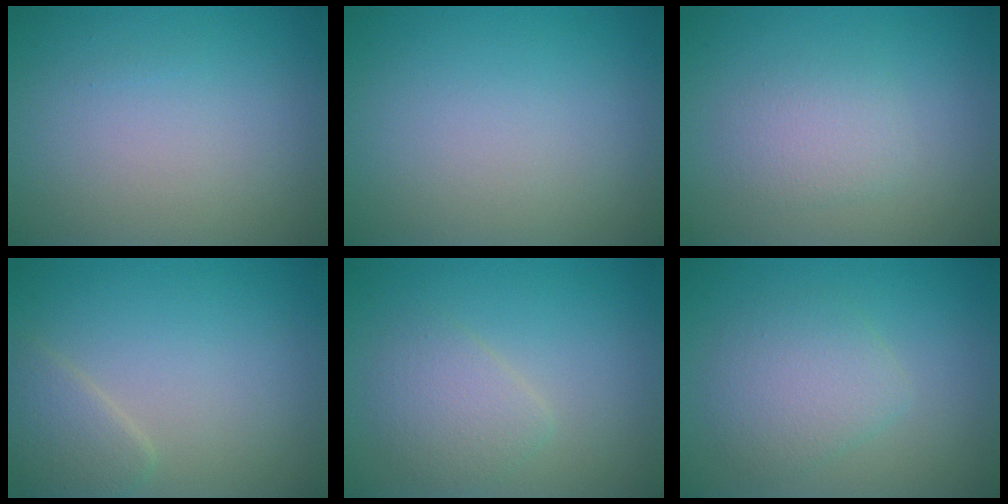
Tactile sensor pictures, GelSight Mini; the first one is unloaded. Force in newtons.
{"total": 0.0}
{"total": 2.1, "press": 2.1, "slide": 0.0}
{"total": 2.2, "press": 2.2, "slide": 0.1}
{"total": 2.6, "press": 2.6, "slide": 0.0}
{"total": 3.3, "press": 3.3, "slide": 0.1}